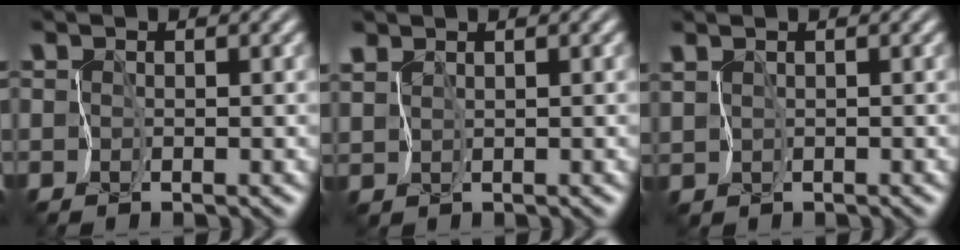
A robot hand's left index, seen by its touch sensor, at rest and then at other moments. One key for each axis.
{"total": 1.3, "fx": 1.3, "fy": 0.2, "fz": -0.1, "tx": -0.008, "ty": 0.003, "tz": 0.029}
{"total": 0.9, "fx": 0.7, "fy": 0.5, "fz": -0.3, "tx": 0.008, "ty": 0.001, "tz": 0.014}